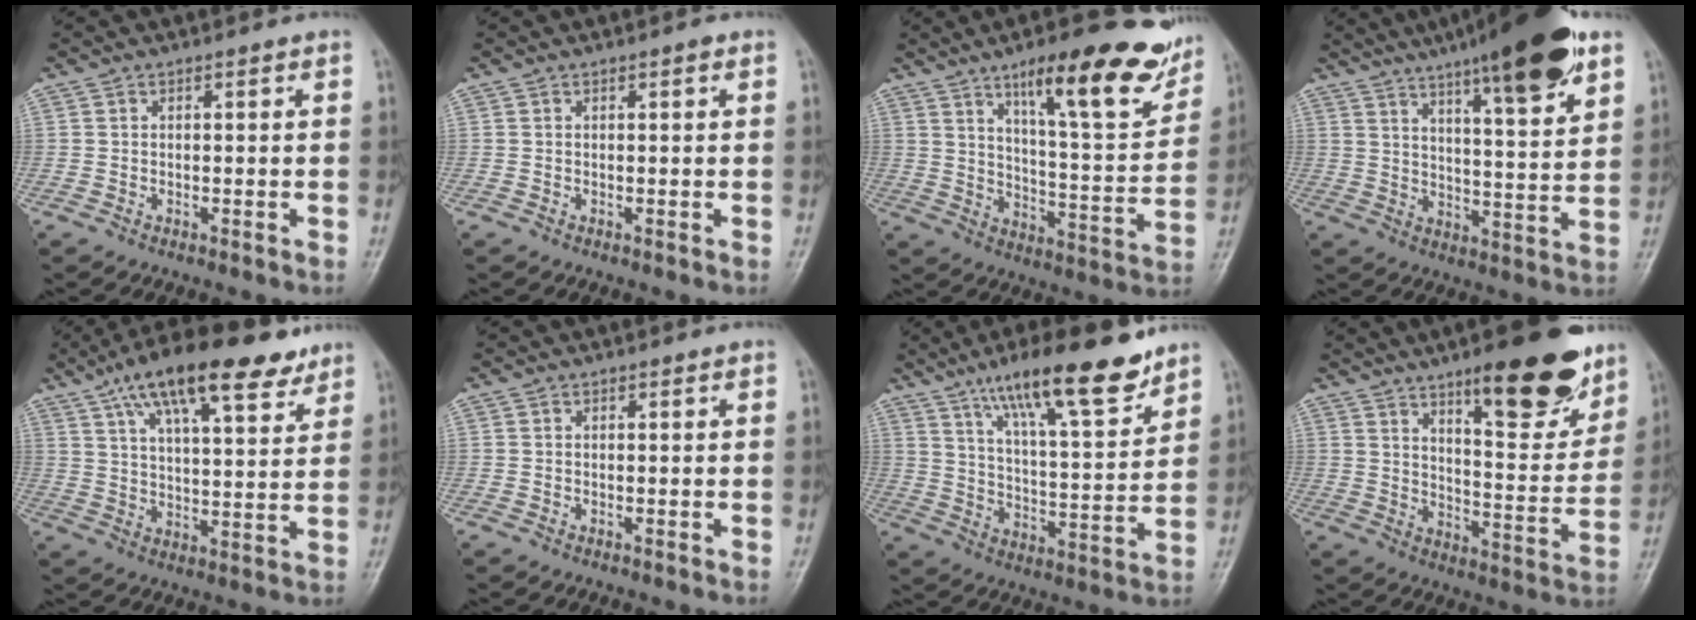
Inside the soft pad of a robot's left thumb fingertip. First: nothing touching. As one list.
[{"total": 0.7, "force": [0.3, 0.1, 0.6], "torque": [-0.010, 0.001, 0.003]}, {"total": 19.6, "force": [12.4, 4.7, 14.5], "torque": [-0.169, -0.061, 0.186]}, {"total": 19.6, "force": [12.4, 3.5, 14.7], "torque": [-0.201, -0.045, 0.189]}, {"total": 18.9, "force": [11.7, 6.5, 13.3], "torque": [-0.194, -0.022, 0.191]}, {"total": 0.0}, {"total": 18.4, "force": [12.7, 4.1, 12.8], "torque": [-0.177, -0.063, 0.209]}, {"total": 18.4, "force": [11.8, 5.3, 13.1], "torque": [-0.142, -0.071, 0.179]}]